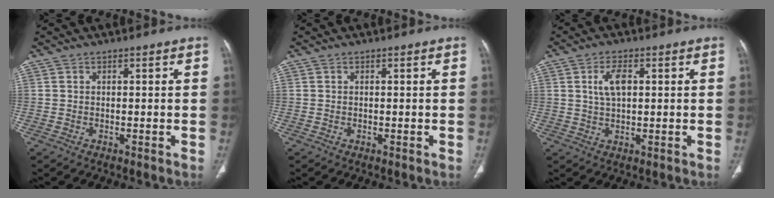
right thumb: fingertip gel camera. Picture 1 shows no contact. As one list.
[{"total": 0.0}, {"total": 4.9, "force": [1.2, 2.5, 4.1], "torque": [-0.082, 0.002, 0.024]}]